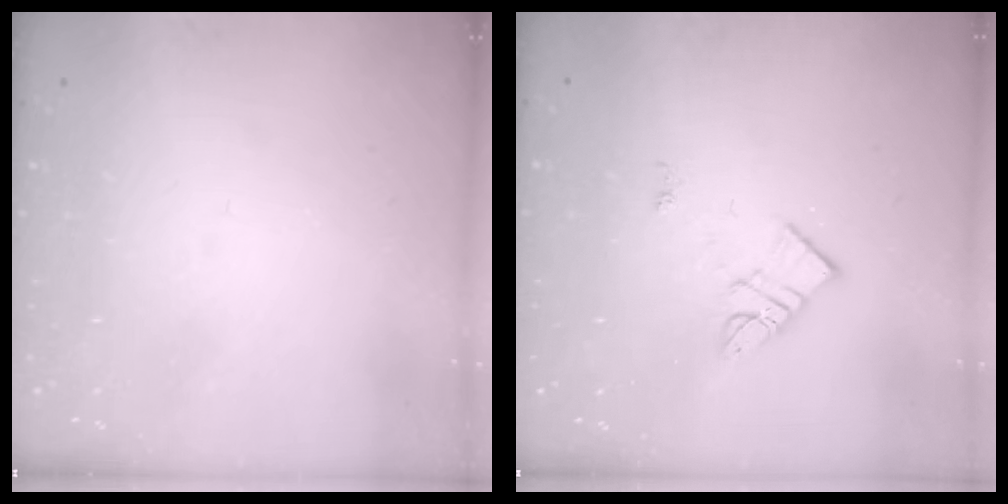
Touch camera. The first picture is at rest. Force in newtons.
{"total": 5.9, "press": 5.9, "slide": 0.4}